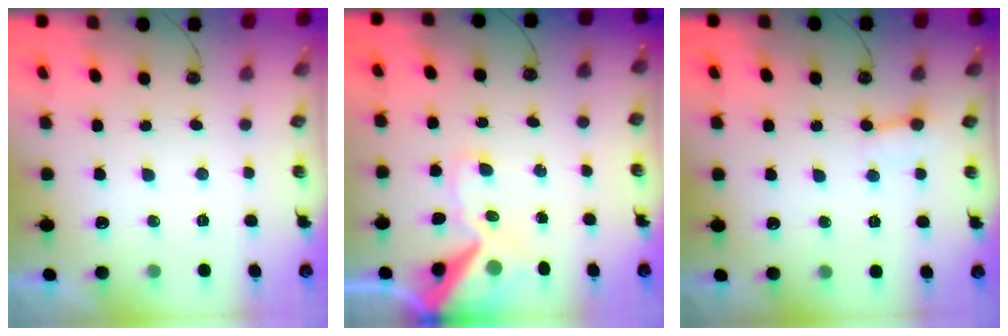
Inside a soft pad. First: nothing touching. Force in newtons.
{"total": 13.9, "press": 13.7, "slide": 2.2}
{"total": 2.5, "press": 2.5, "slide": 0.2}